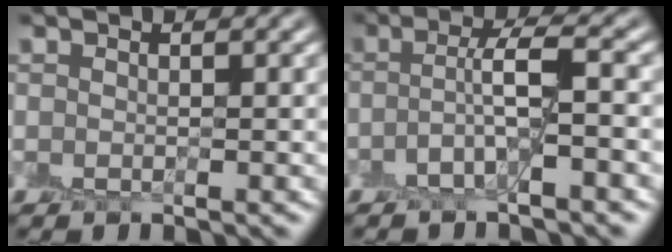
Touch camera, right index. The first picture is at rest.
{"total": 3.1, "force": [-0.8, 0.3, 3.0], "torque": [-0.057, 0.016, -0.026]}